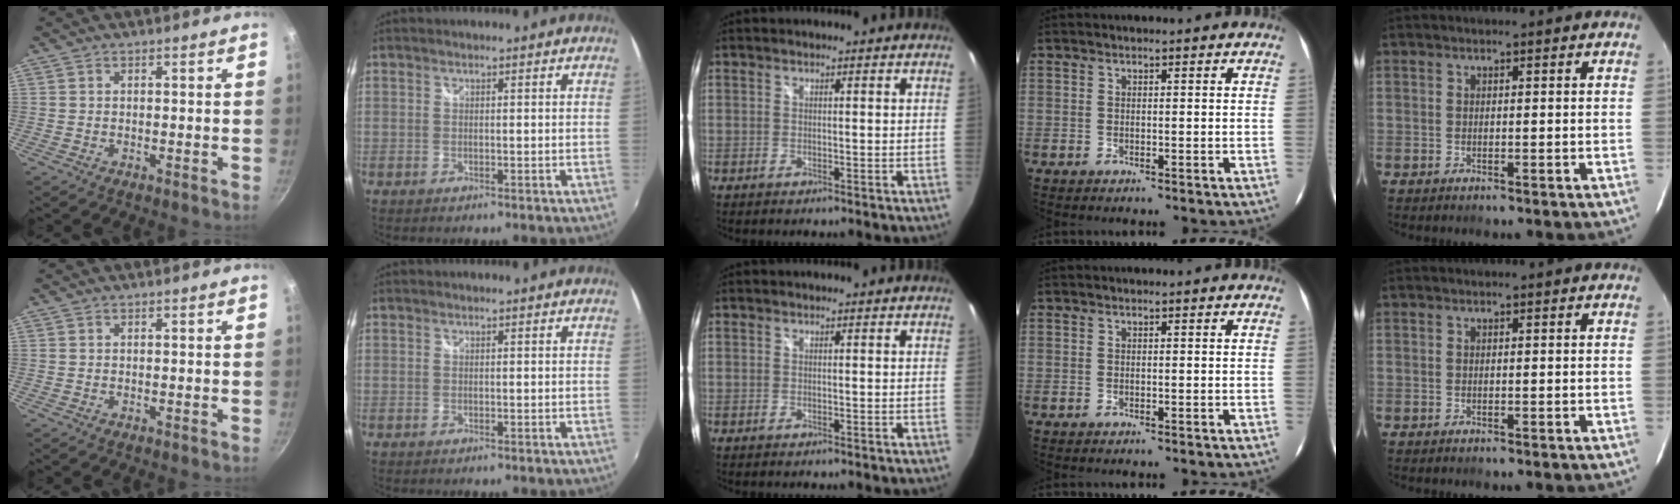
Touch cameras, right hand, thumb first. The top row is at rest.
{}